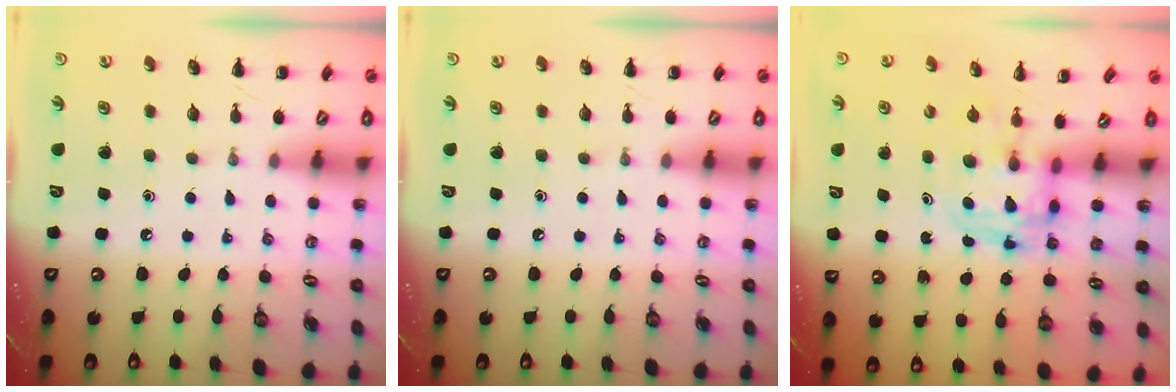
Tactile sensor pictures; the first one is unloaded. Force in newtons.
{"total": 0.0}
{"total": 3.5, "press": 3.4, "slide": 0.7}